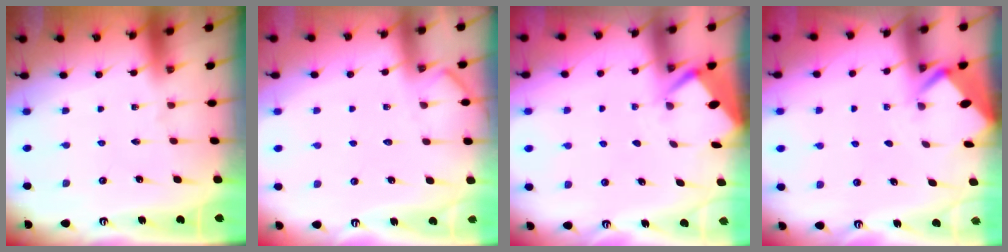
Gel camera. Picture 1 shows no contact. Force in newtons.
{"total": 3.1, "press": 3.0, "slide": 0.2}
{"total": 2.7, "press": 2.7, "slide": 0.4}
{"total": 2.5, "press": 2.5, "slide": 0.2}